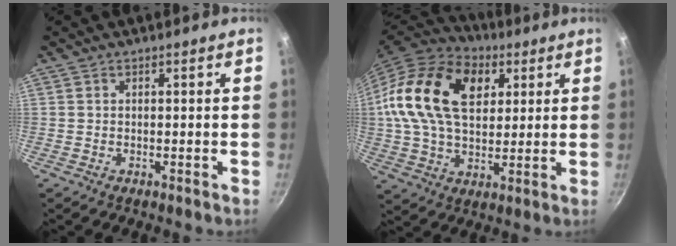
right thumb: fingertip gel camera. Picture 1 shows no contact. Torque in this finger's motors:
{"motor_torque": [1.32, 2.79, 0.59, -0.25, 0.46]}